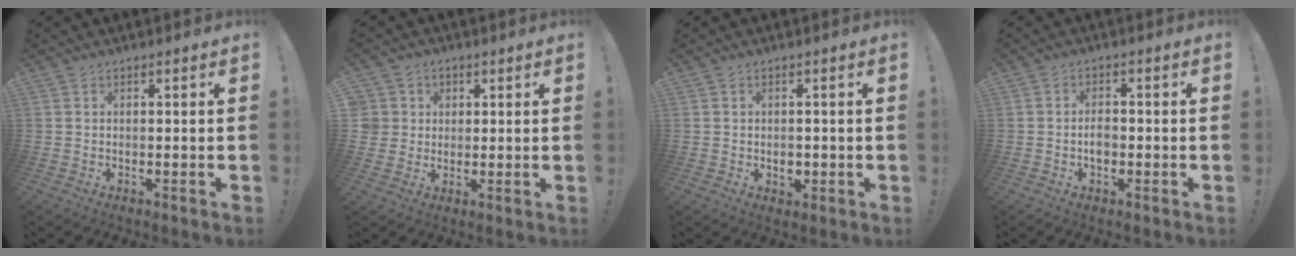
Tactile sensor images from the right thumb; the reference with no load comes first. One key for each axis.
{"total": 5.4, "fx": 1.3, "fy": 5.2, "fz": 0.8, "tx": -0.010, "ty": -0.005, "tz": 0.026}
{"total": 2.7, "fx": -0.4, "fy": 2.3, "fz": 1.4, "tx": -0.012, "ty": -0.001, "tz": -0.009}
{"total": 3.4, "fx": -1.3, "fy": 2.1, "fz": 2.3, "tx": -0.030, "ty": 0.004, "tz": -0.026}